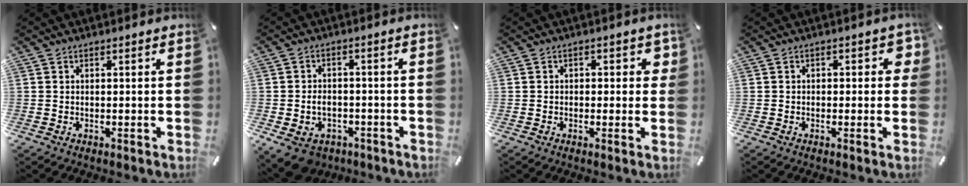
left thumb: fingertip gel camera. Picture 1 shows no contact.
{"total": 7.1, "force": [-2.4, 5.6, 3.5], "torque": [-0.082, 0.025, -0.043]}
{"total": 2.5, "force": [-0.3, 1.8, 1.8], "torque": [-0.018, 0.005, -0.011]}
{"total": 3.0, "force": [-0.1, 1.9, 2.3], "torque": [-0.029, 0.005, -0.007]}